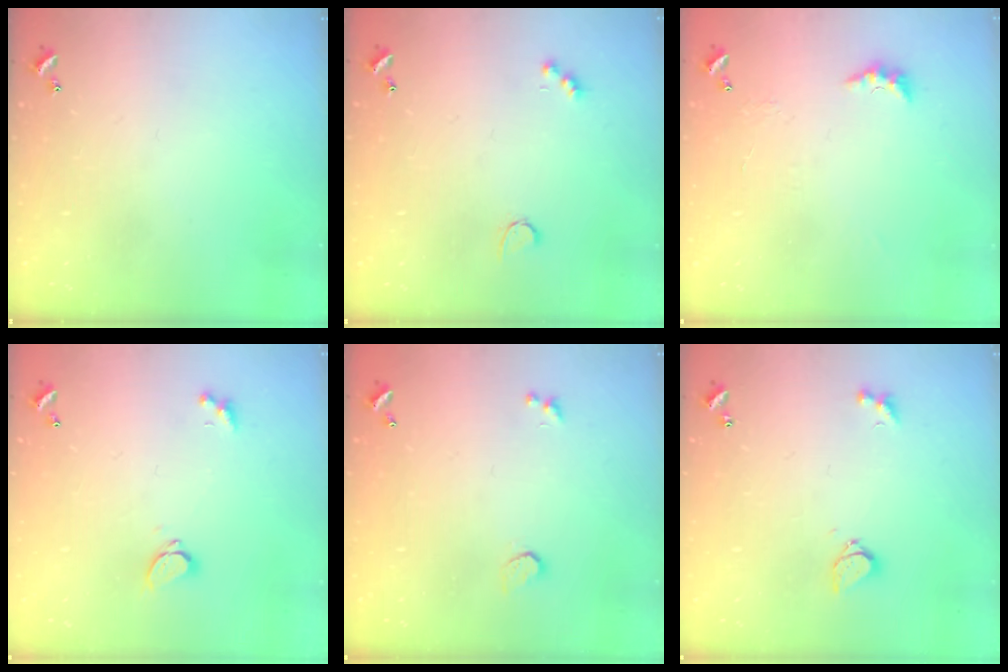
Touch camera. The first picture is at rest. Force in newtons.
{"total": 2.6, "press": 2.5, "slide": 0.5}
{"total": 3.0, "press": 2.9, "slide": 0.7}
{"total": 2.2, "press": 2.0, "slide": 0.9}
{"total": 1.0, "press": 0.7, "slide": 0.7}
{"total": 4.3, "press": 4.2, "slide": 0.8}